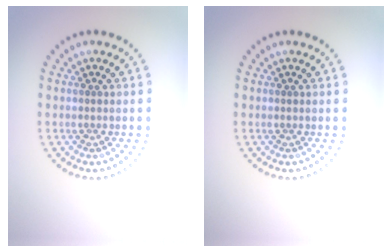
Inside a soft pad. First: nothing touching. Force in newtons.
{"total": 0.0}